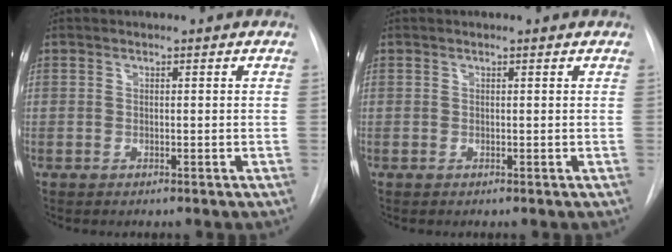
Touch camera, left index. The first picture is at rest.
{"total": 0.5, "force": [-0.5, 0.0, -0.1], "torque": [-0.004, 0.001, -0.007]}